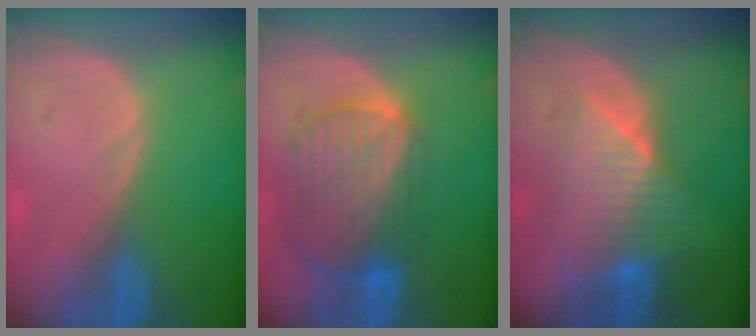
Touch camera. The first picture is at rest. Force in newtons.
{"total": 10.3, "press": 8.6, "slide": 5.6}
{"total": 7.5, "press": 7.3, "slide": 2.0}